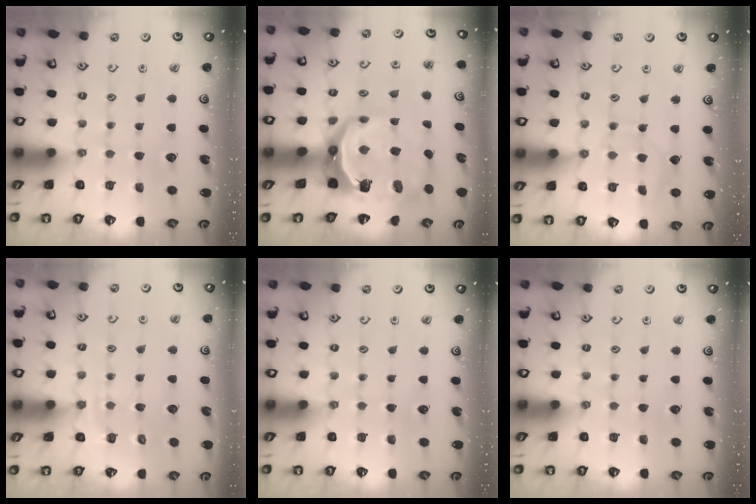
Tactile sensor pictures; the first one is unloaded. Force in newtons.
{"total": 15.4, "press": 14.5, "slide": 5.4}
{"total": 6.6, "press": 6.5, "slide": 0.7}
{"total": 4.4, "press": 4.1, "slide": 1.5}
{"total": 0.0}
{"total": 0.0}